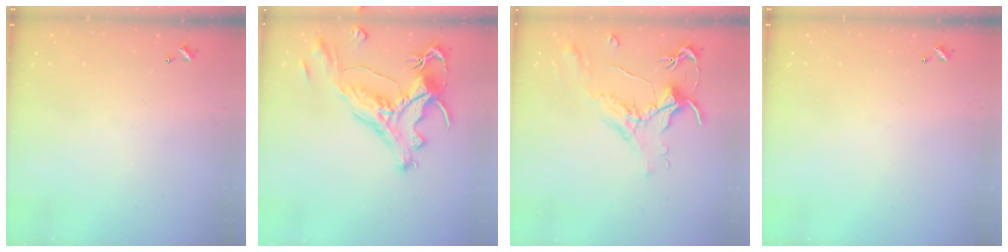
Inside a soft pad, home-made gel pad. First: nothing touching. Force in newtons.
{"total": 2.1, "press": 1.6, "slide": 1.3}
{"total": 1.6, "press": 1.4, "slide": 0.7}
{"total": 0.0}